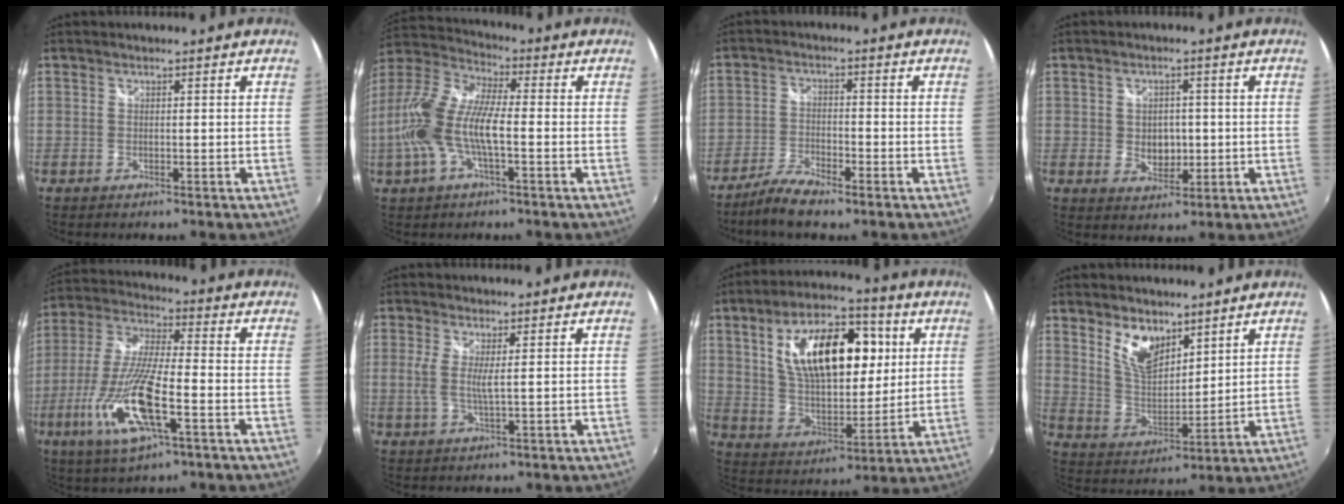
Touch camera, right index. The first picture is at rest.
{"total": 14.7, "force": [-2.7, 4.9, 13.6], "torque": [-0.280, 0.000, -0.058]}
{"total": 6.4, "force": [-4.9, 1.5, 3.8], "torque": [-0.096, -0.005, -0.097]}
{"total": 5.2, "force": [-0.3, 3.9, 3.4], "torque": [-0.055, -0.002, 0.000]}
{"total": 16.8, "force": [-6.1, 4.1, 15.1], "torque": [-0.322, -0.022, -0.119]}
{"total": 3.6, "force": [0.5, 0.3, 3.6], "torque": [-0.074, -0.007, 0.005]}
{"total": 20.6, "force": [5.9, 10.6, 16.6], "torque": [-0.286, 0.020, 0.109]}
{"total": 9.1, "force": [5.9, 4.5, 5.3], "torque": [-0.094, 0.003, 0.119]}